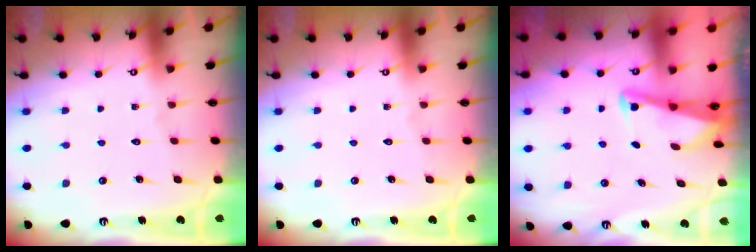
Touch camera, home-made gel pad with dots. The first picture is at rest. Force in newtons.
{"total": 0.0}
{"total": 2.9, "press": 2.9, "slide": 0.4}